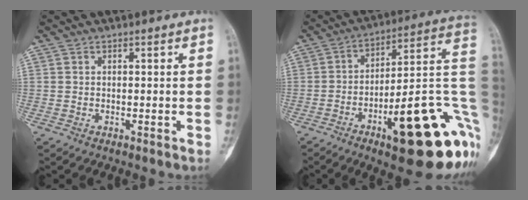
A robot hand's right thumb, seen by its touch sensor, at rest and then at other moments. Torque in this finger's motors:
{"motor_torque": [3.14, 1.86, 1.38, -1.39, 0.53]}